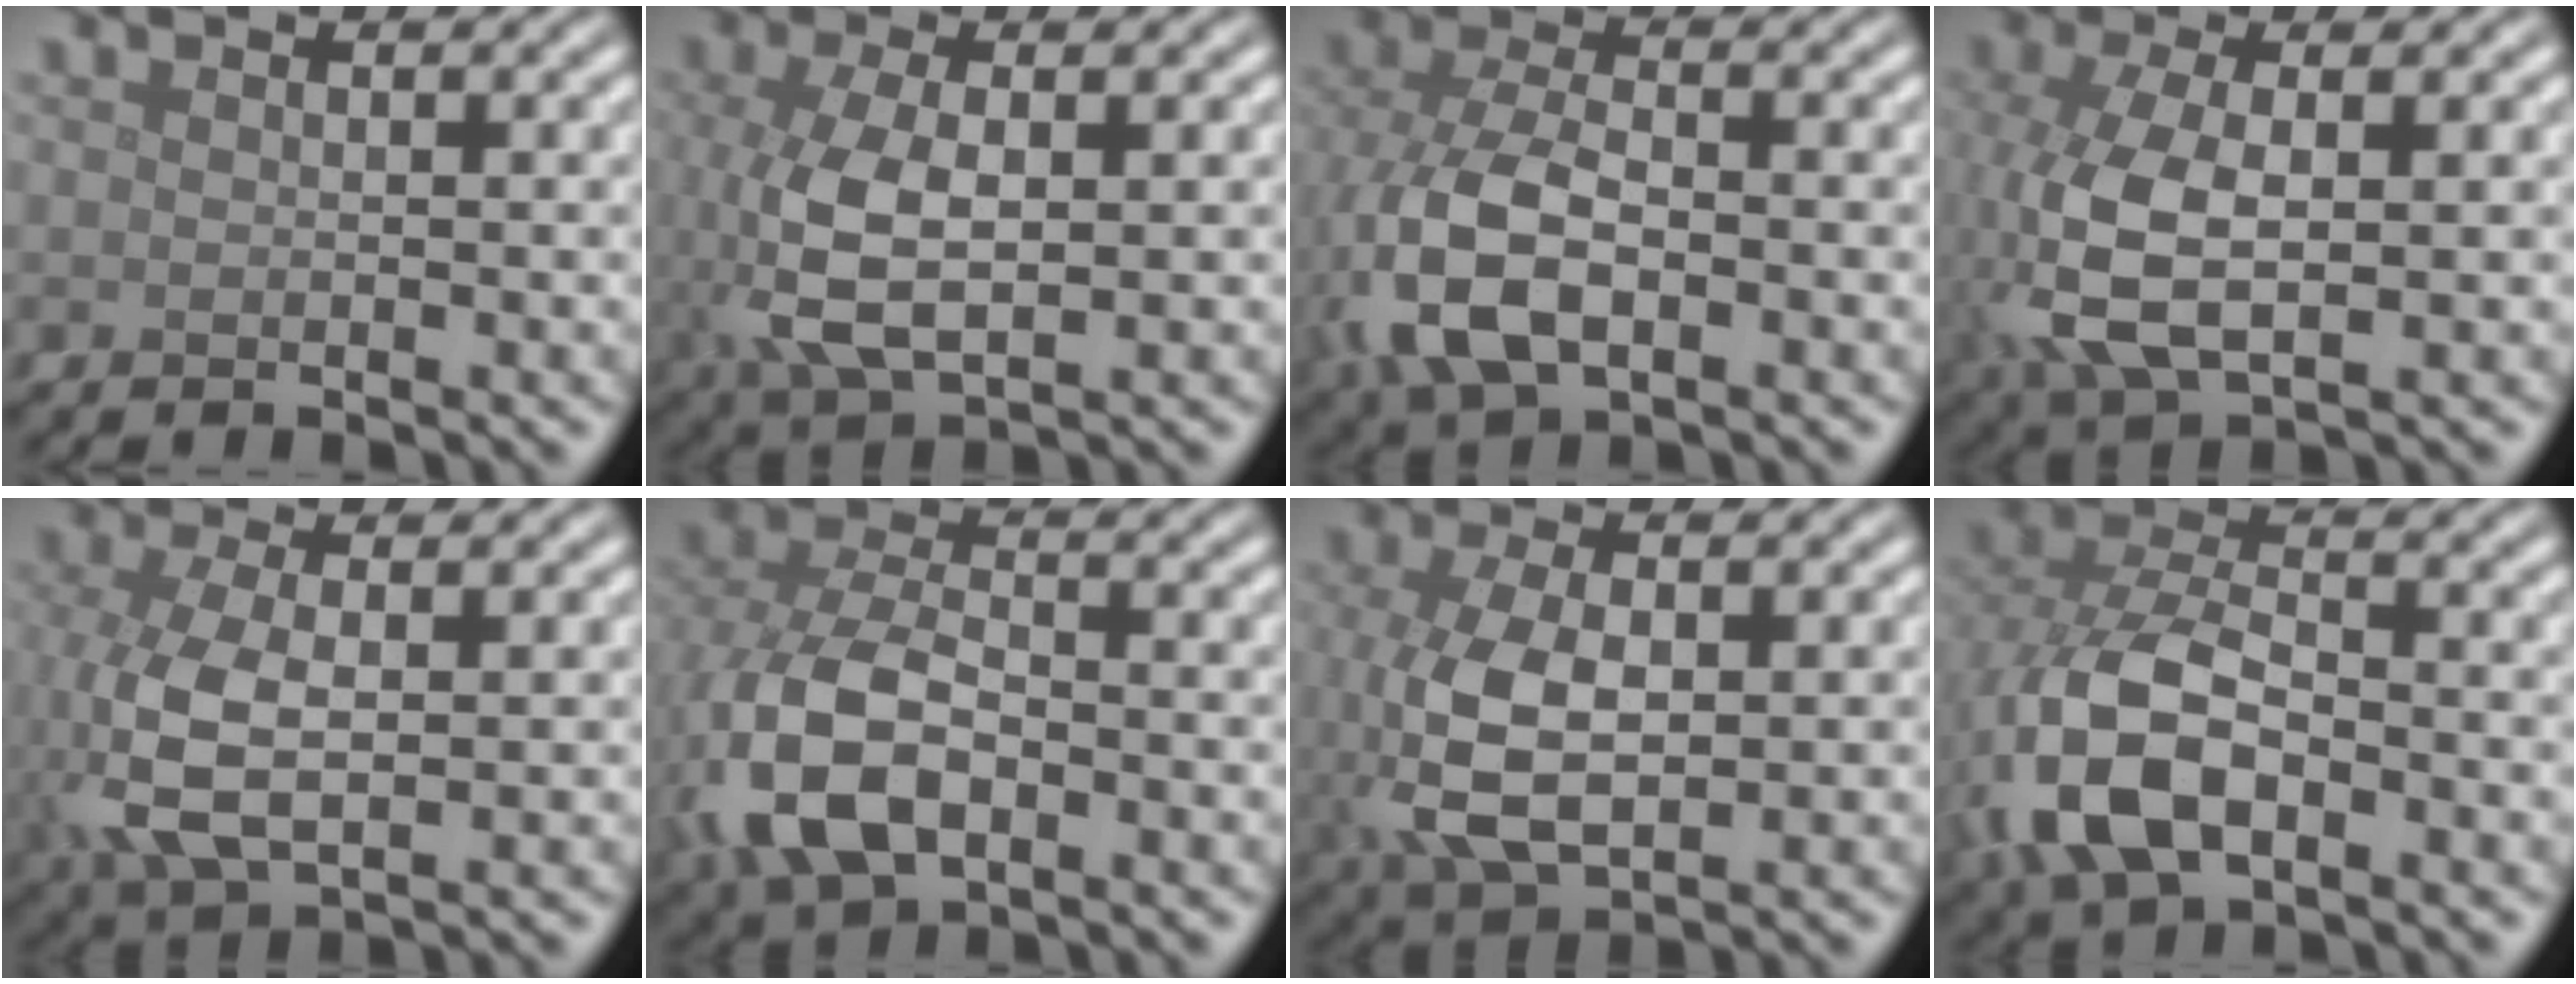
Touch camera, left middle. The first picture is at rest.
{"total": 6.3, "force": [-0.1, 3.1, 5.4], "torque": [-0.136, -0.007, 0.002]}
{"total": 8.6, "force": [-2.3, 4.8, 6.7], "torque": [-0.168, -0.010, -0.052]}
{"total": 7.6, "force": [-0.8, 3.8, 6.5], "torque": [-0.164, -0.010, -0.010]}
{"total": 6.4, "force": [-0.3, 3.2, 5.5], "torque": [-0.142, -0.008, -0.001]}
{"total": 8.9, "force": [-2.7, 5.2, 6.8], "torque": [-0.166, -0.009, -0.062]}
{"total": 7.1, "force": [-0.3, 3.8, 5.9], "torque": [-0.147, -0.013, 0.003]}
{"total": 8.7, "force": [-2.8, 4.9, 6.6], "torque": [-0.157, -0.003, -0.063]}